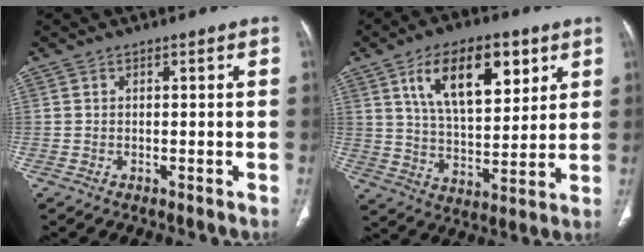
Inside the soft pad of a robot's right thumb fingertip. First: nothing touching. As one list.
[{"total": 17.2, "force": [7.7, 8.4, 12.8], "torque": [-0.168, -0.030, 0.137]}]